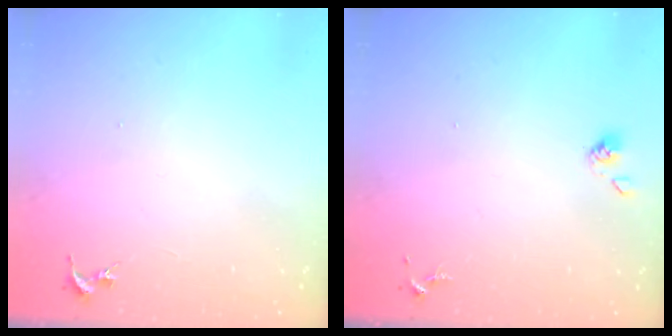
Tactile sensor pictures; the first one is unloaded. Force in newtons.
{"total": 3.6, "press": 3.4, "slide": 1.3}